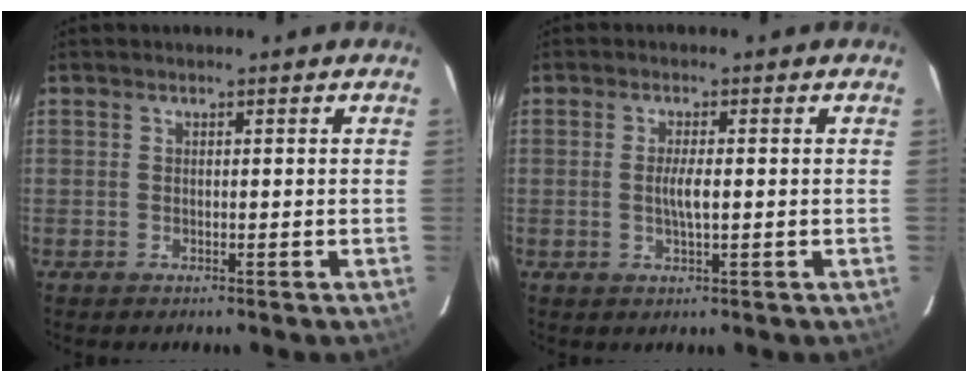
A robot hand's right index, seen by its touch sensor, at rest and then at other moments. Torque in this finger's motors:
{"motor_torque": [0.52, -0.11, 0.37, 0.09]}